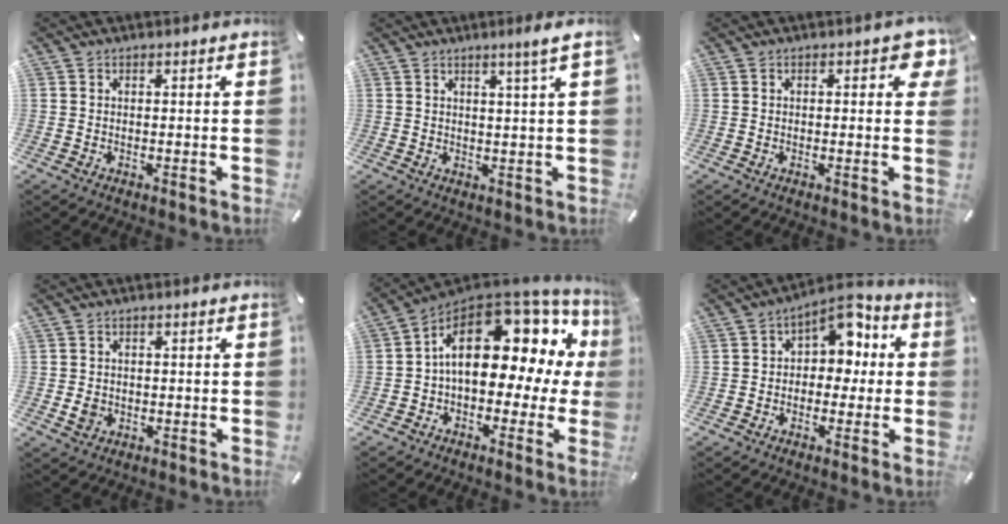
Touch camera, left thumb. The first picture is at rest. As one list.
[{"total": 4.7, "force": [2.7, -0.4, 3.9], "torque": [-0.070, -0.008, 0.043]}, {"total": 4.1, "force": [1.0, 2.0, 3.5], "torque": [-0.038, -0.003, 0.010]}, {"total": 2.5, "force": [-0.4, 2.1, 1.3], "torque": [-0.024, 0.005, -0.007]}, {"total": 19.9, "force": [5.2, 11.7, 15.2], "torque": [-0.226, -0.034, 0.086]}, {"total": 8.4, "force": [2.7, 5.9, 5.4], "torque": [-0.070, -0.017, 0.043]}]